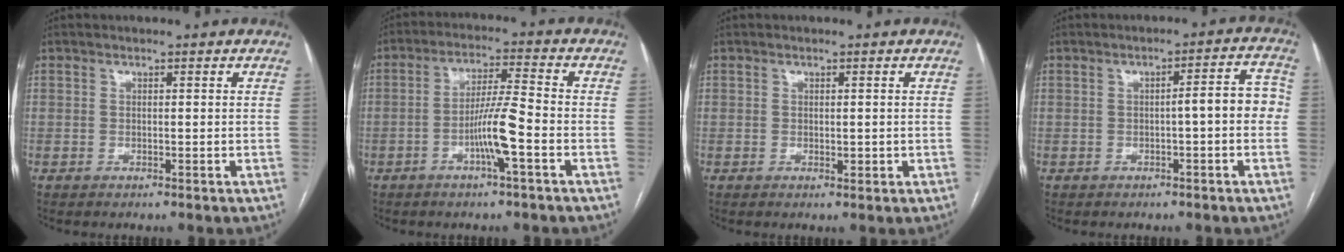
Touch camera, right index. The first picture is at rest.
{"total": 7.5, "force": [-2.7, -0.2, 6.9], "torque": [-0.135, 0.003, -0.050]}
{"total": 1.2, "force": [-0.1, 0.6, 1.1], "torque": [-0.017, -0.004, 0.002]}
{"total": 5.1, "force": [-0.6, 0.9, 5.0], "torque": [-0.058, 0.025, -0.010]}